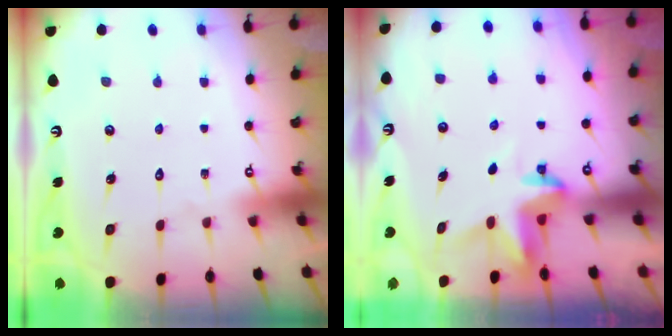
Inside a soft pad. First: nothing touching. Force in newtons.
{"total": 3.7, "press": 3.7, "slide": 0.3}